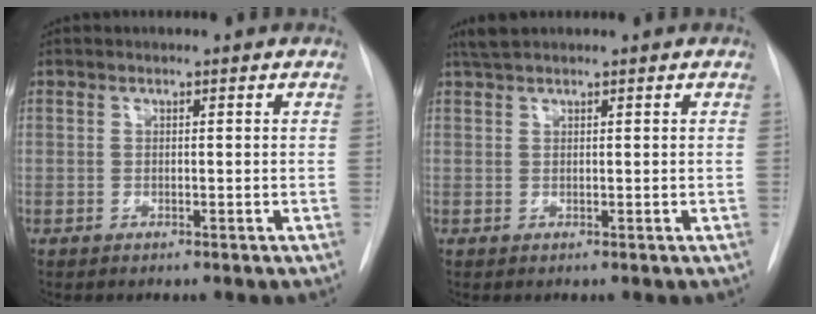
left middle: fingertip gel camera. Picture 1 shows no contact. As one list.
[{"total": 2.1, "force": [1.8, 0.3, 1.0], "torque": [-0.023, 0.016, 0.036]}]